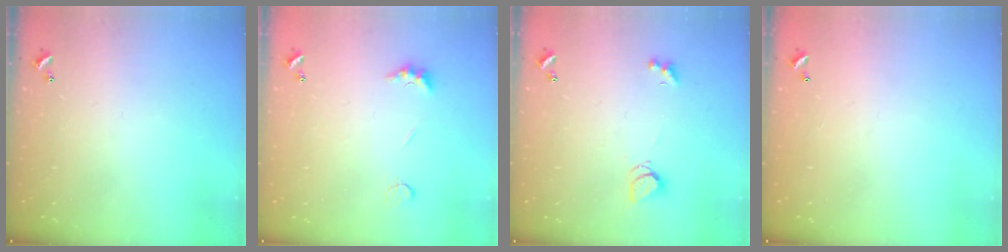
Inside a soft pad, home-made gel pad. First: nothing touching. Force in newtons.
{"total": 2.5, "press": 2.4, "slide": 0.7}
{"total": 2.0, "press": 1.9, "slide": 0.5}
{"total": 2.9, "press": 2.9, "slide": 0.1}